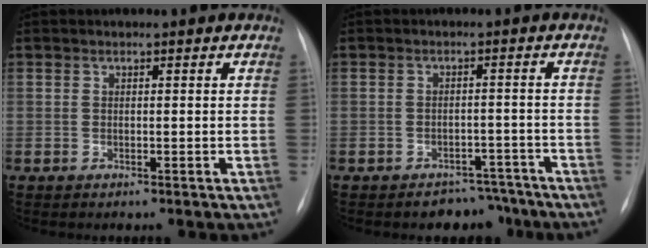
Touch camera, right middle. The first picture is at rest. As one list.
[{"total": 4.8, "force": [-4.0, 2.6, 0.0], "torque": [0.019, 0.021, -0.051]}]